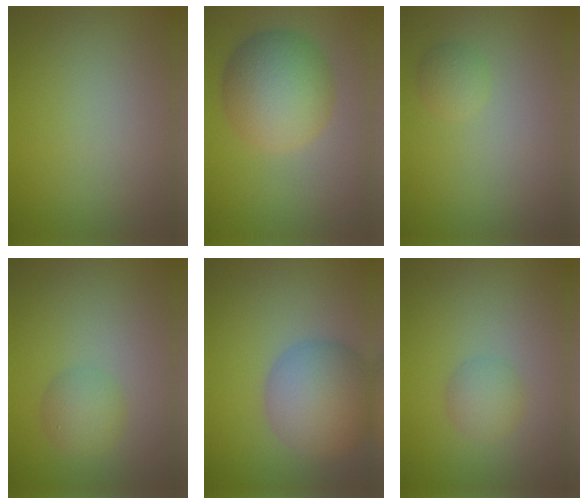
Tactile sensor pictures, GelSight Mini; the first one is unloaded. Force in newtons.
{"total": 7.1, "press": 7.1, "slide": 0.1}
{"total": 1.3, "press": 1.3, "slide": 0.1}
{"total": 2.4, "press": 2.4, "slide": 0.0}
{"total": 7.3, "press": 7.3, "slide": 0.4}
{"total": 2.0, "press": 2.0, "slide": 0.2}